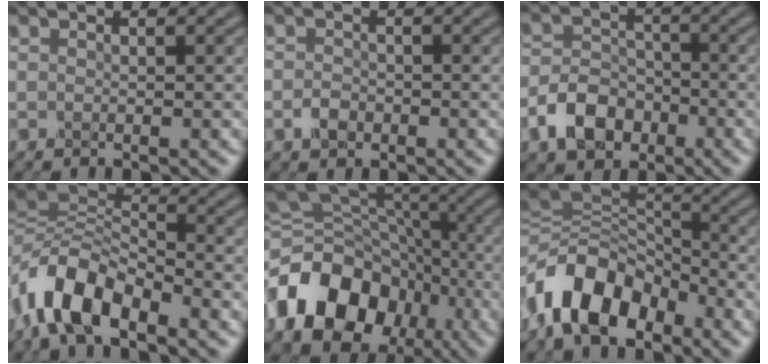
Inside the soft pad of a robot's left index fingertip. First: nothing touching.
{"total": 1.6, "force": [-0.7, 1.2, 0.8], "torque": [-0.014, 0.001, -0.017]}
{"total": 5.2, "force": [-2.7, 3.7, 2.6], "torque": [-0.048, -0.001, -0.056]}
{"total": 7.5, "force": [-3.9, 3.5, 5.3], "torque": [-0.099, 0.006, -0.088]}
{"total": 13.7, "force": [-5.8, 9.9, 7.4], "torque": [-0.144, 0.011, -0.115]}
{"total": 9.2, "force": [-4.5, 5.6, 5.8], "torque": [-0.097, 0.013, -0.097]}